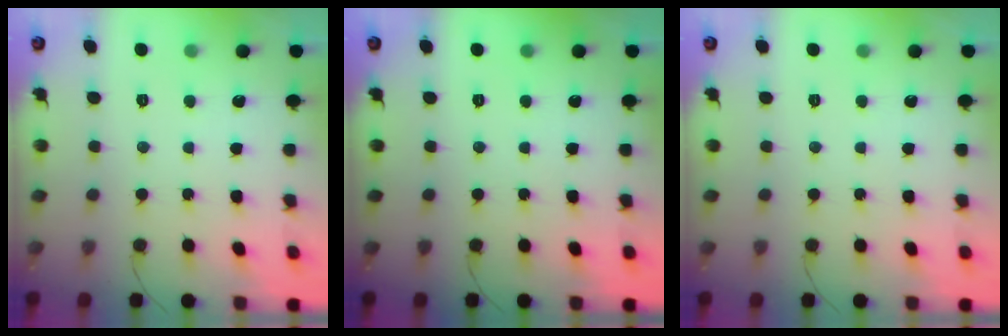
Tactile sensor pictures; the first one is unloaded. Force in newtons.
{"total": 0.0}
{"total": 0.0}